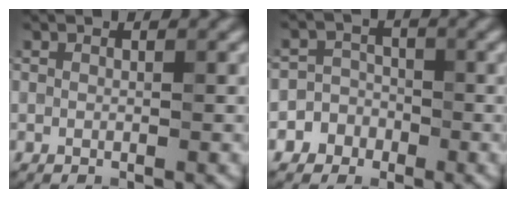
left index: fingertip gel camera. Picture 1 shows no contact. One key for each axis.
{"total": 3.6, "fx": -1.8, "fy": 3.1, "fz": 0.1, "tx": 0.044, "ty": 0.002, "tz": -0.045}